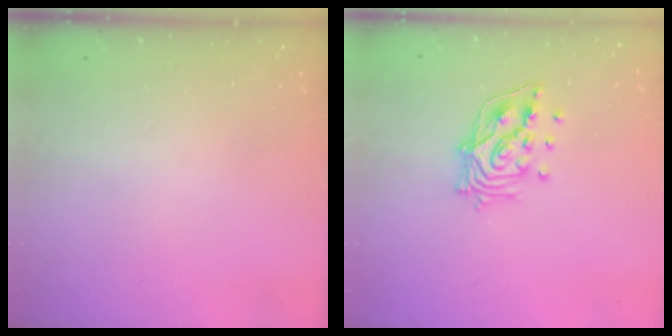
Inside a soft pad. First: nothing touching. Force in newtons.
{"total": 12.4, "press": 12.3, "slide": 1.1}